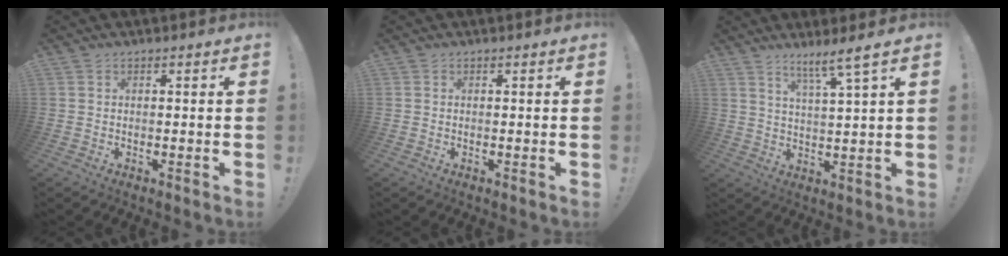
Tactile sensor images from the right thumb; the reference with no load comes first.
{"total": 0.0}
{"total": 6.6, "force": [4.9, -0.6, 4.4], "torque": [-0.065, -0.034, 0.074]}